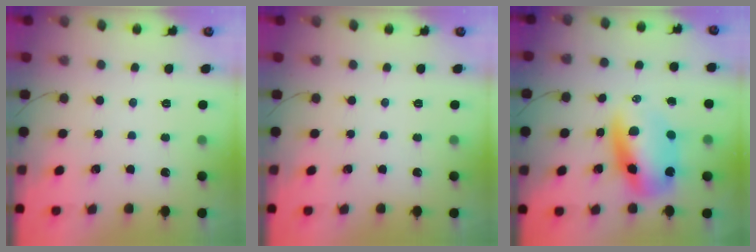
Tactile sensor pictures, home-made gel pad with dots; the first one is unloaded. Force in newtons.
{"total": 0.0}
{"total": 11.3, "press": 10.9, "slide": 2.8}